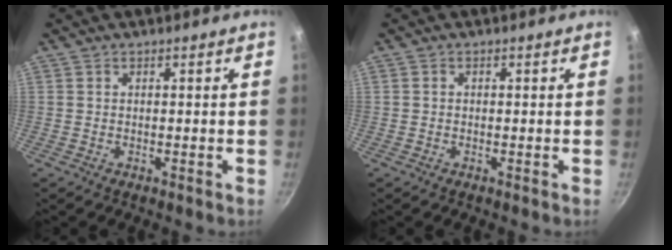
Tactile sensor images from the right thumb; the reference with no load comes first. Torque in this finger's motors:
{"motor_torque": [-0.29, 0.08, -0.24, 0.12, 0.08]}